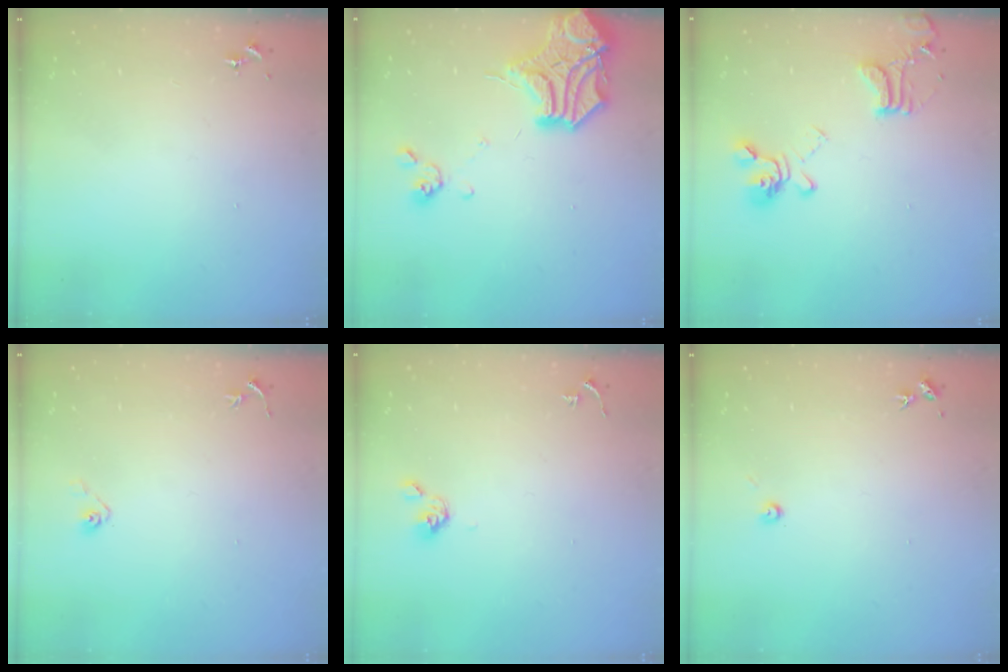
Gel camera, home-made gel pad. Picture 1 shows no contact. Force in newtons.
{"total": 19.9, "press": 19.8, "slide": 2.6}
{"total": 17.3, "press": 17.2, "slide": 1.8}
{"total": 3.5, "press": 3.2, "slide": 1.5}
{"total": 5.1, "press": 4.9, "slide": 1.4}
{"total": 2.7, "press": 2.7, "slide": 0.2}